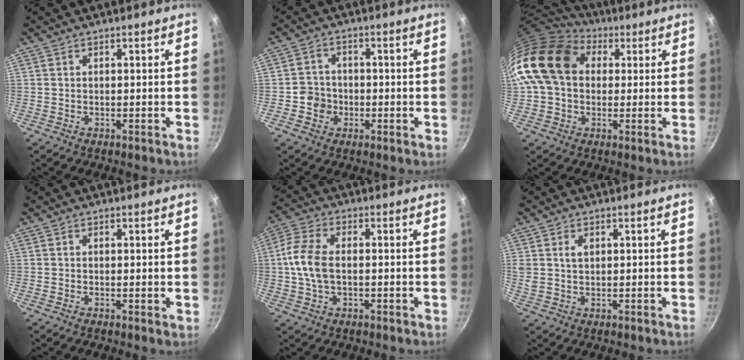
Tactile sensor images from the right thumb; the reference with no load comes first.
{"total": 4.7, "force": [-1.2, 4.4, 1.3], "torque": [0.005, 0.017, -0.027]}
{"total": 17.3, "force": [4.0, 13.1, 10.6], "torque": [-0.176, 0.027, 0.058]}
{"total": 0.7, "force": [0.1, 0.3, 0.6], "torque": [-0.008, -0.002, -0.001]}
{"total": 8.8, "force": [-0.1, 5.4, 7.0], "torque": [-0.145, 0.020, -0.010]}
{"total": 2.4, "force": [0.8, 1.6, 1.5], "torque": [-0.025, 0.000, 0.018]}